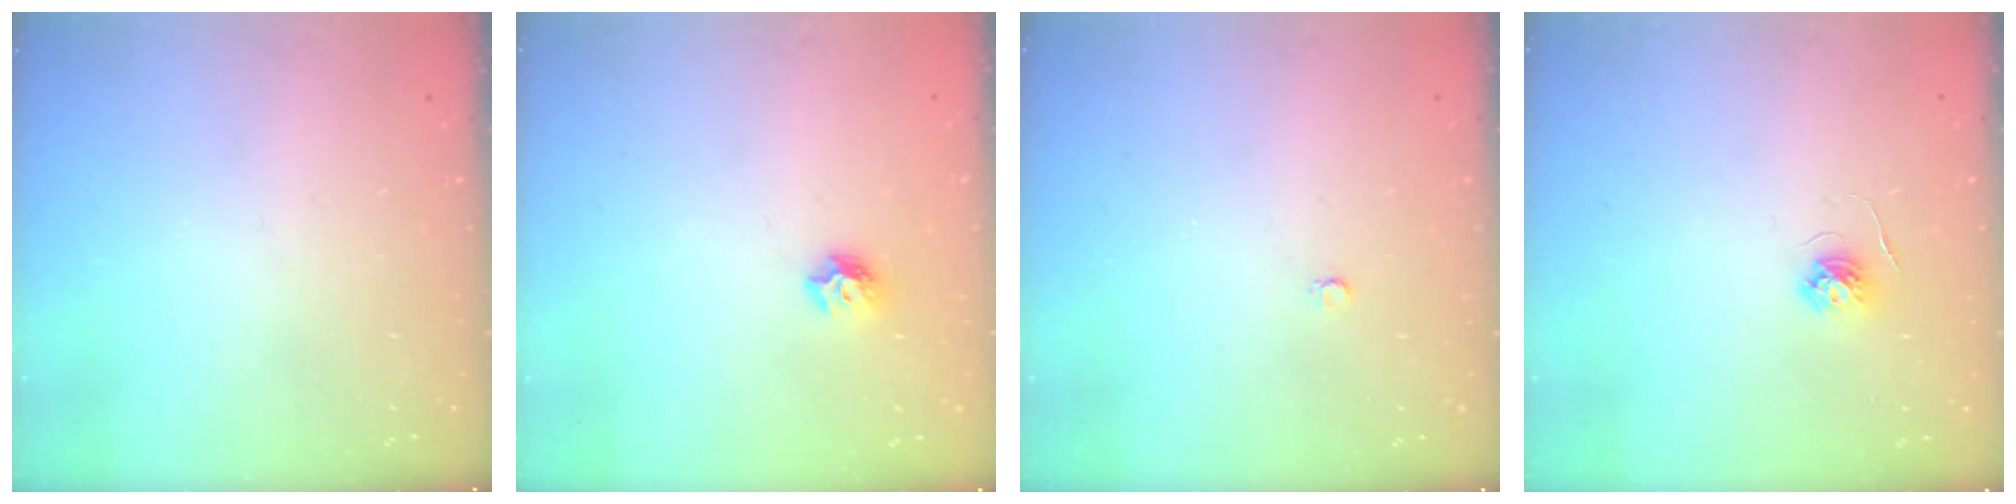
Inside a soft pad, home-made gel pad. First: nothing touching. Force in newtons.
{"total": 5.1, "press": 5.0, "slide": 0.6}
{"total": 2.0, "press": 2.0, "slide": 0.2}
{"total": 4.4, "press": 4.4, "slide": 0.5}